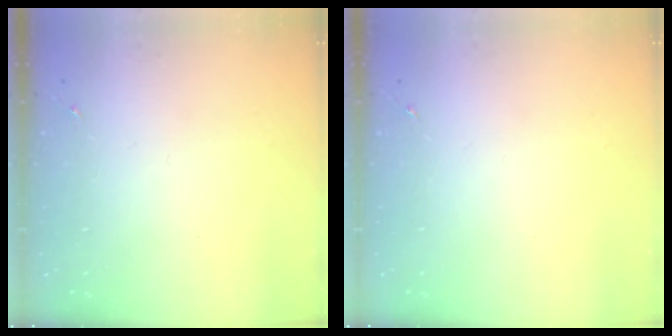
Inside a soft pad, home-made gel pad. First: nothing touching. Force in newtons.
{"total": 0.0}